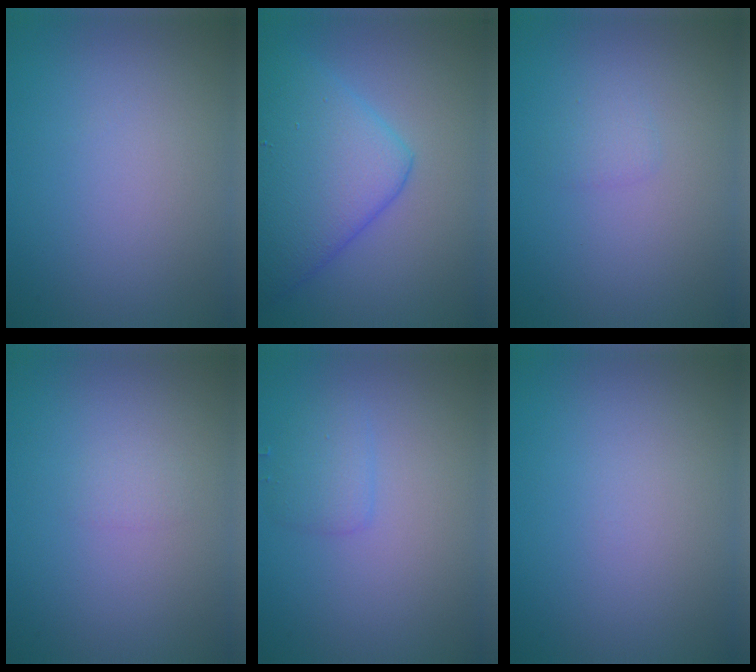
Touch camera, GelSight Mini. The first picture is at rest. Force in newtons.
{"total": 7.5, "press": 7.5, "slide": 0.2}
{"total": 0.9, "press": 0.9, "slide": 0.1}
{"total": 0.6, "press": 0.6, "slide": 0.1}
{"total": 1.5, "press": 1.5, "slide": 0.2}
{"total": 0.0}